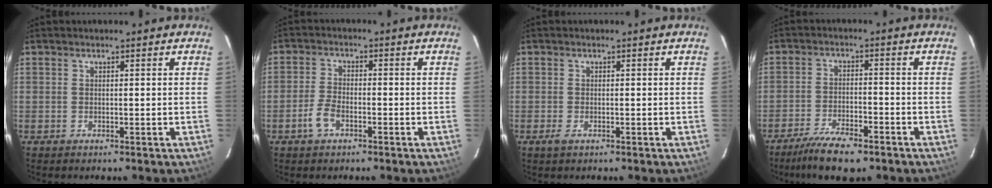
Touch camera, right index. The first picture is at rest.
{"total": 4.3, "force": [-2.4, 2.1, 2.8], "torque": [-0.071, 0.005, -0.047]}
{"total": 1.5, "force": [-0.9, 0.6, 1.0], "torque": [-0.022, -0.003, -0.017]}
{"total": 10.3, "force": [-7.9, 3.0, 6.0], "torque": [-0.141, -0.016, -0.137]}